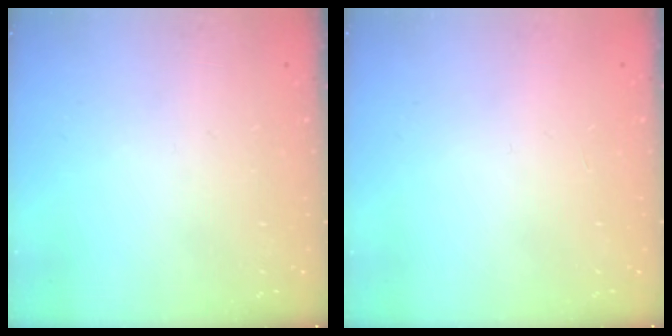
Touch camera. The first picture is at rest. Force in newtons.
{"total": 0.0}